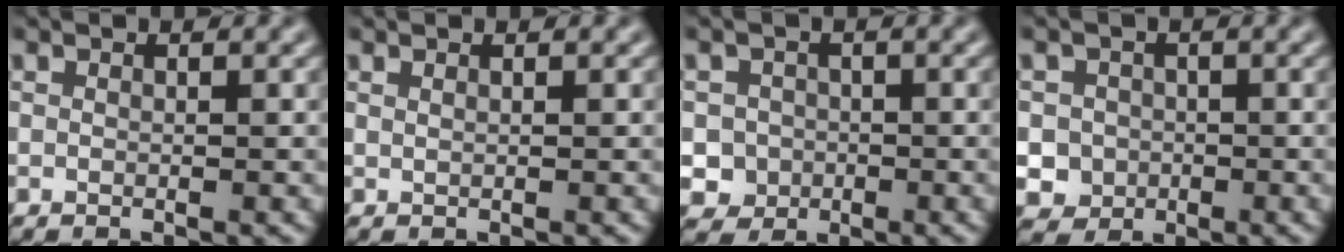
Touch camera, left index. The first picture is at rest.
{"total": 0.0}
{"total": 2.9, "force": [-0.8, 2.8, 0.3], "torque": [0.015, 0.005, -0.022]}
{"total": 3.2, "force": [-0.6, 3.0, 0.6], "torque": [0.006, 0.008, -0.016]}